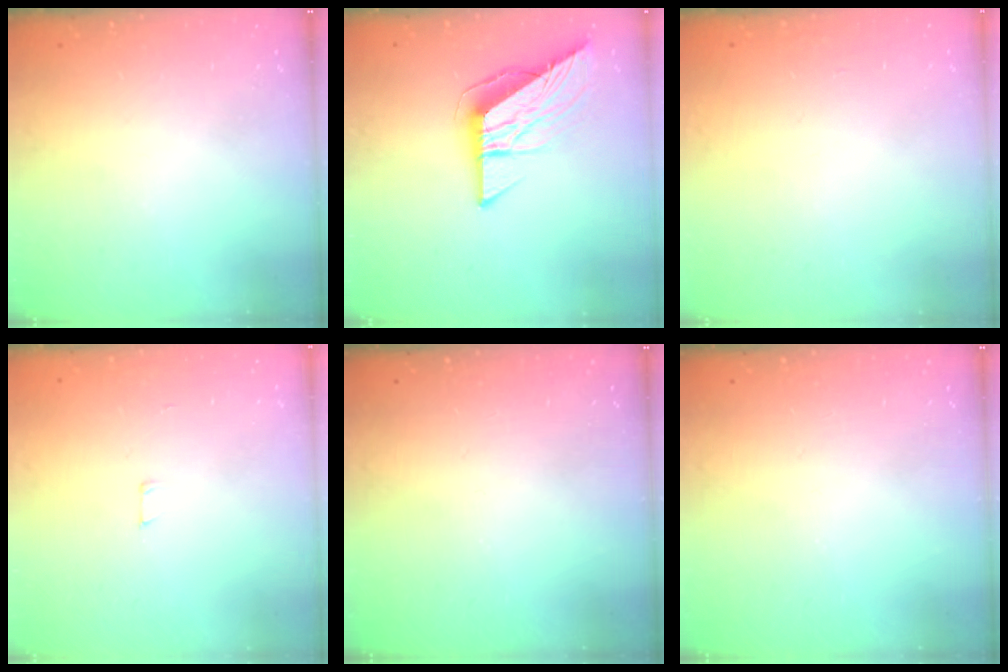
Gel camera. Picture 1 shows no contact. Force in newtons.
{"total": 10.6, "press": 10.5, "slide": 1.1}
{"total": 0.9, "press": 0.9, "slide": 0.0}
{"total": 2.9, "press": 2.9, "slide": 0.2}
{"total": 0.0}
{"total": 0.0}